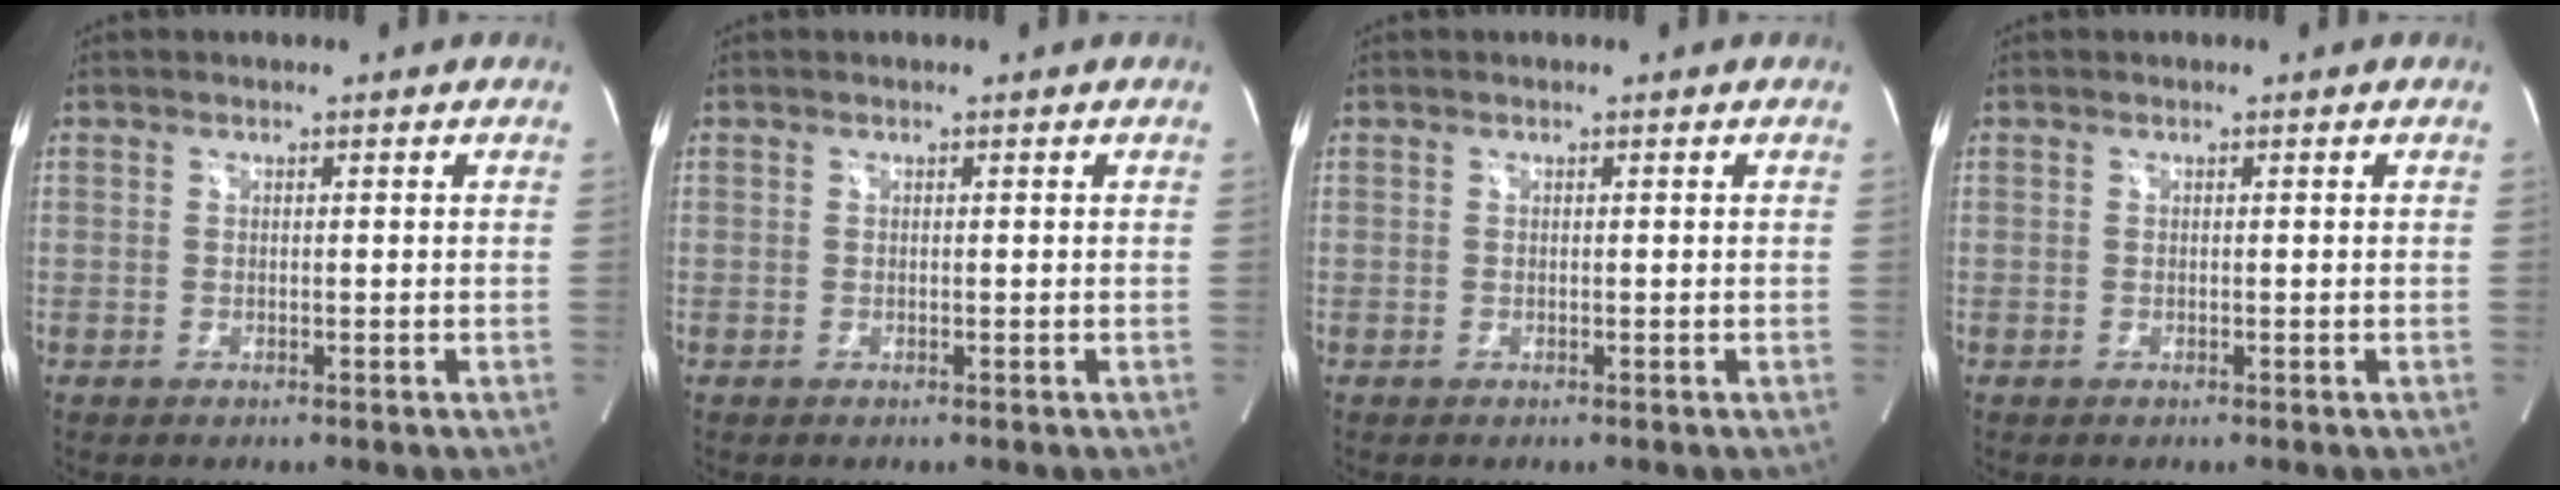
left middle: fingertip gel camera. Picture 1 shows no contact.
{"total": 0.0}
{"total": 0.0}
{"total": 0.0}